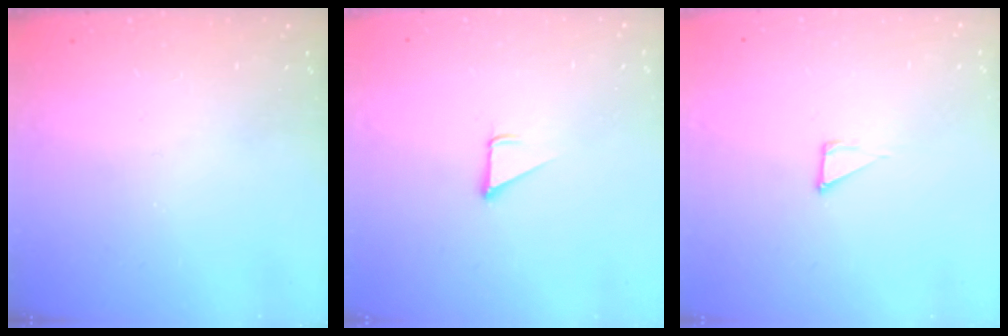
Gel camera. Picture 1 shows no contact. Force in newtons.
{"total": 1.9, "press": 1.9, "slide": 0.1}
{"total": 2.3, "press": 2.3, "slide": 0.1}